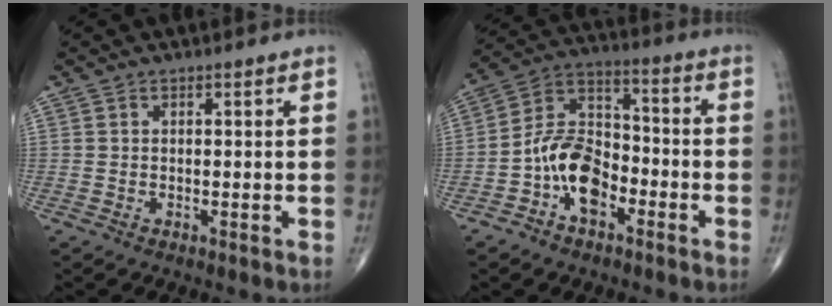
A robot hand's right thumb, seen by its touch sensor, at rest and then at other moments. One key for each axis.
{"total": 11.9, "fx": -4.8, "fy": 7.3, "fz": 8.2, "tx": -0.131, "ty": 0.046, "tz": -0.094}